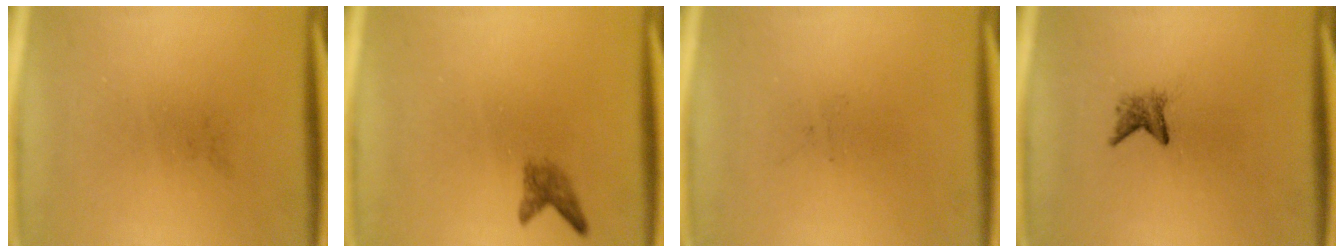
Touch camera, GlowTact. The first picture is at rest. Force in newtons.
{"total": 1.8}
{"total": 0.0}
{"total": 1.8}